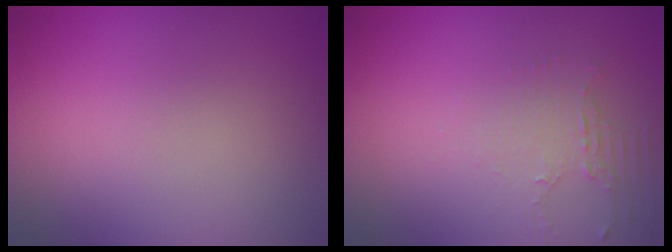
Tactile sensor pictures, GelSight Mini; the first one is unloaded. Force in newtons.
{"total": 2.0, "press": 1.5, "slide": 1.3}